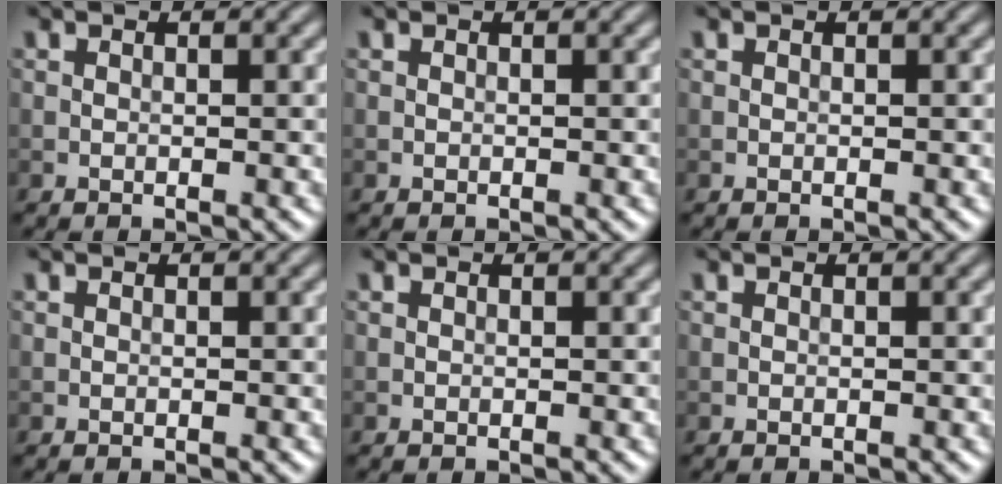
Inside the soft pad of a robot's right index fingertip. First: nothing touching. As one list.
[{"total": 0.0}, {"total": 0.0}, {"total": 0.0}, {"total": 0.0}, {"total": 0.0}]